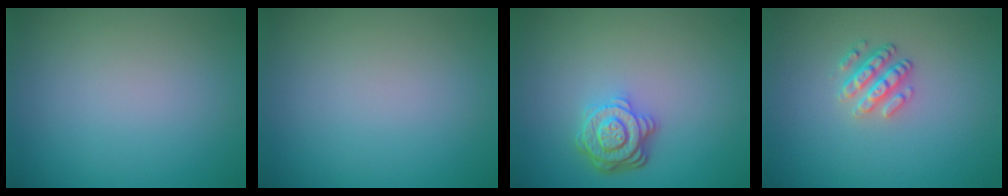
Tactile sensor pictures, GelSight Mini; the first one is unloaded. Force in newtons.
{"total": 0.0}
{"total": 4.0, "press": 3.2, "slide": 2.4}
{"total": 2.6, "press": 2.4, "slide": 1.1}